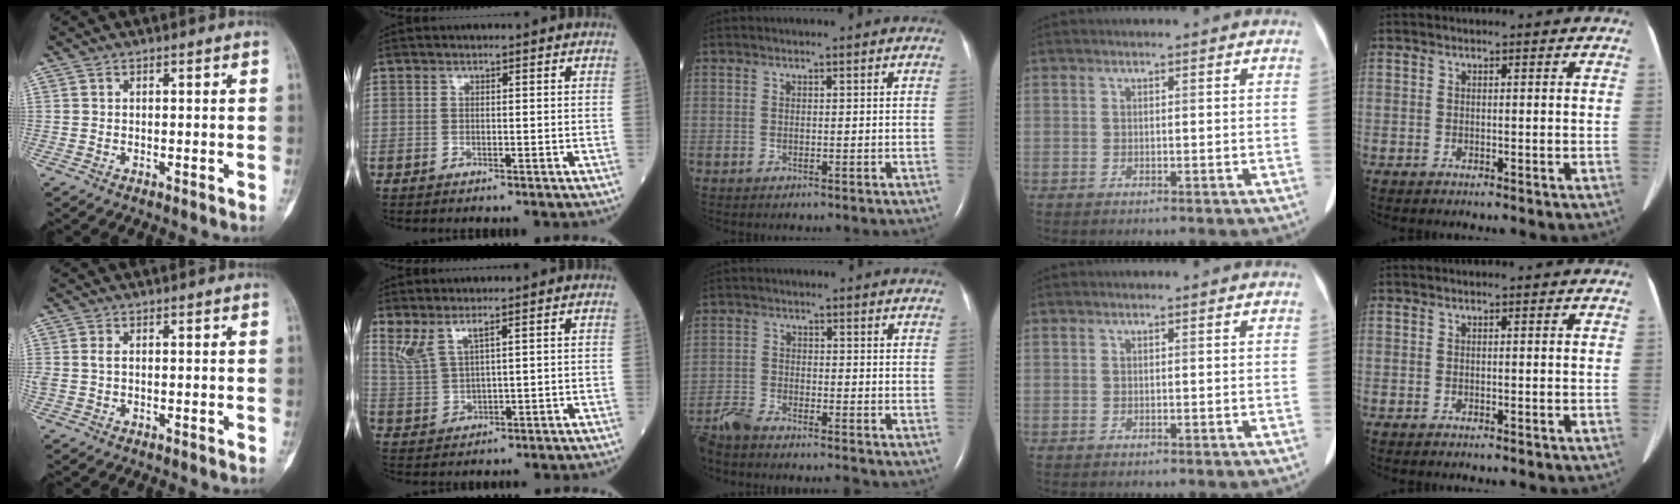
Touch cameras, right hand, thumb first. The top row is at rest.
{"thumb": {"total": 1.5, "force": [0.2, 0.9, 1.2], "torque": [-0.037, 0.005, 0.008]}, "index": {"total": 3.9, "force": [2.8, 0.6, 2.7], "torque": [-0.073, 0.002, 0.070]}, "middle": {"total": 7.6, "force": [-7.1, 0.5, 2.6], "torque": [-0.050, -0.012, -0.124]}}